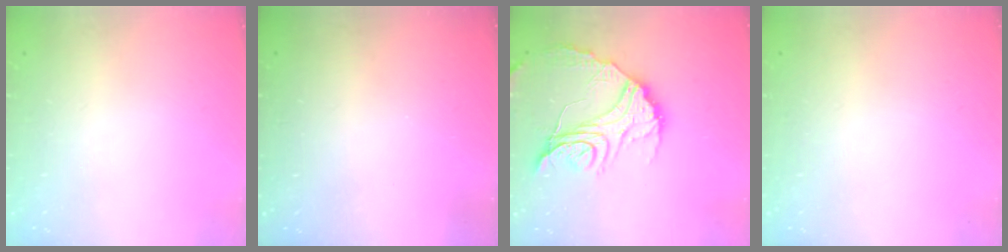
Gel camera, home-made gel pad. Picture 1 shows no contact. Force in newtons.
{"total": 3.1, "press": 3.1, "slide": 0.1}
{"total": 17.2, "press": 17.1, "slide": 1.6}
{"total": 0.0}